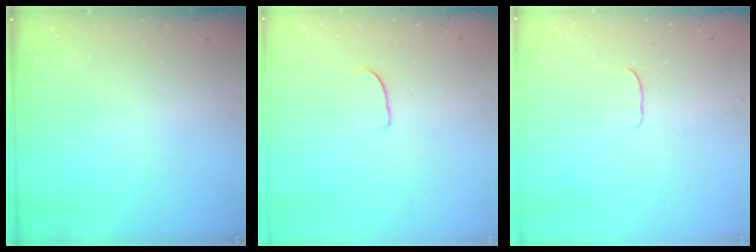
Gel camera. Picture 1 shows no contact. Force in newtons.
{"total": 5.4, "press": 5.4, "slide": 0.3}
{"total": 4.9, "press": 4.9, "slide": 0.5}